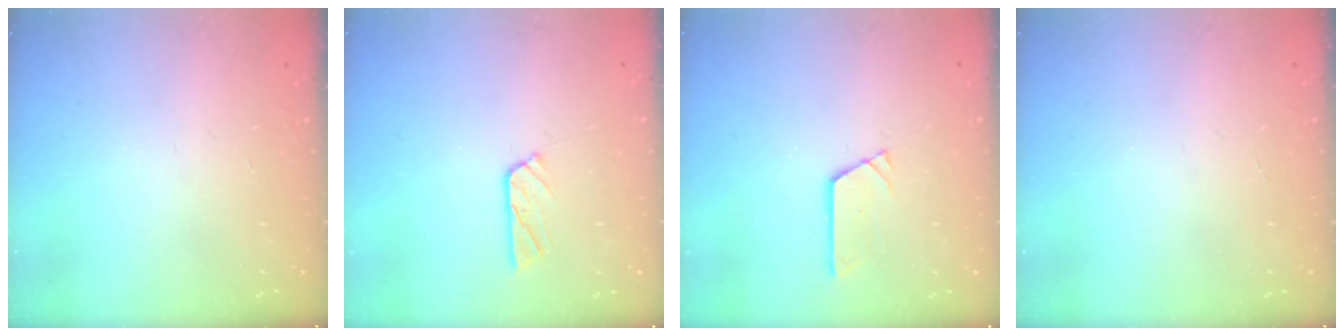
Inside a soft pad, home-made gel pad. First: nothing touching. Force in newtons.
{"total": 4.6, "press": 4.6, "slide": 0.2}
{"total": 3.5, "press": 3.4, "slide": 0.3}
{"total": 0.0}